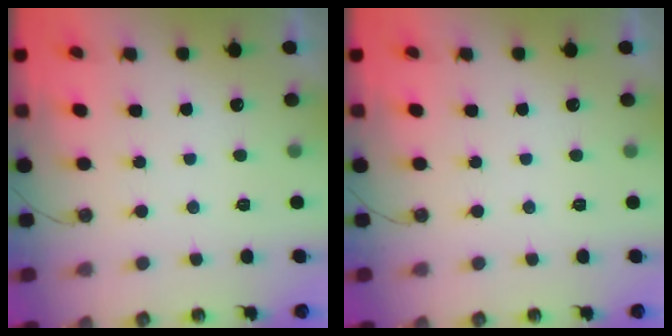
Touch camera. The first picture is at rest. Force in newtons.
{"total": 0.0}